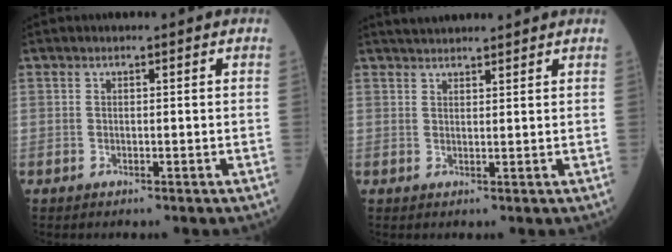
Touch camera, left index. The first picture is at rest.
{"total": 4.8, "force": [4.6, 0.5, 1.4], "torque": [-0.023, 0.036, 0.072]}